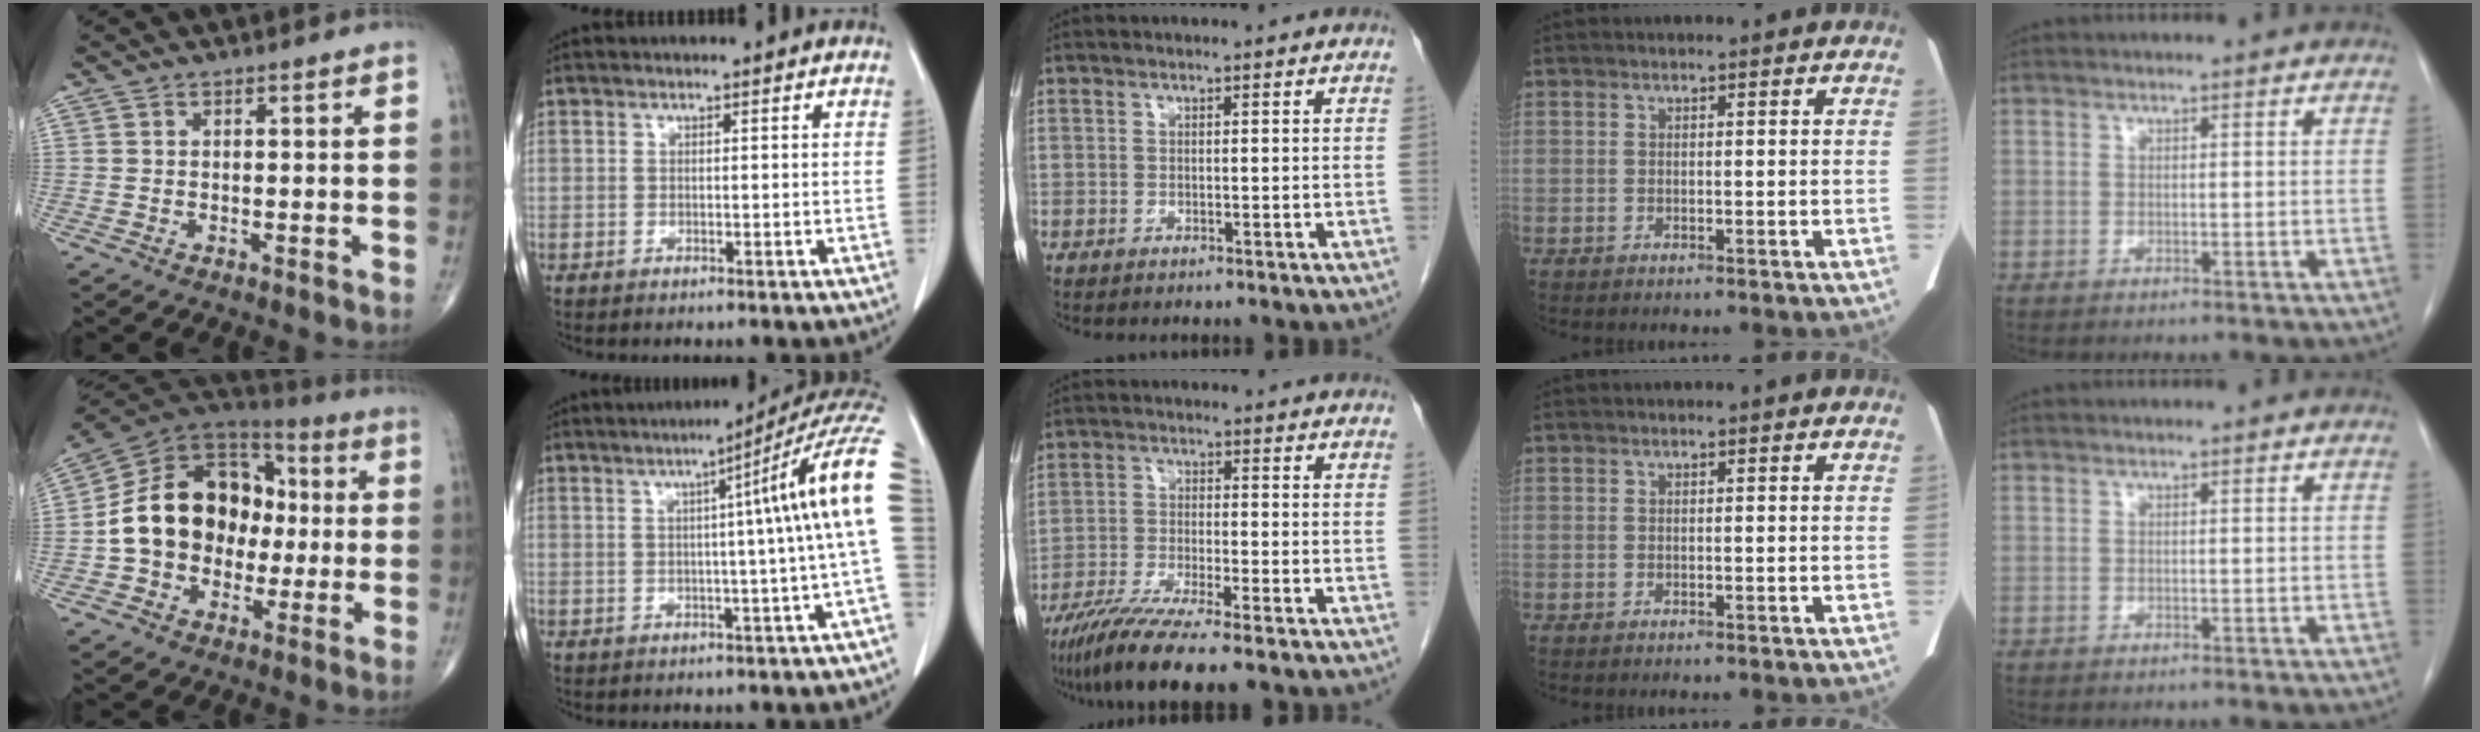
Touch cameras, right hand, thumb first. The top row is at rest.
{"thumb": {"total": 19.2, "force": [-1.0, 15.0, 11.9], "torque": [-0.166, 0.044, -0.019]}, "index": {"total": 11.5, "force": [2.6, -2.1, 11.0], "torque": [-0.122, 0.030, 0.027]}, "middle": {"total": 9.6, "force": [-7.4, 0.0, 6.2], "torque": [-0.104, -0.027, -0.125]}}